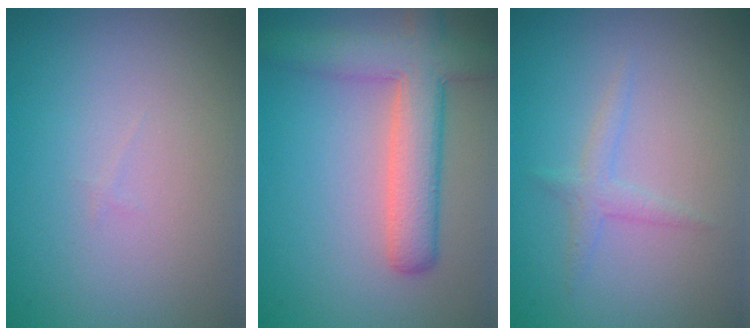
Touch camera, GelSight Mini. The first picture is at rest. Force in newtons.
{"total": 6.0, "press": 6.0, "slide": 0.5}
{"total": 0.7, "press": 0.6, "slide": 0.1}